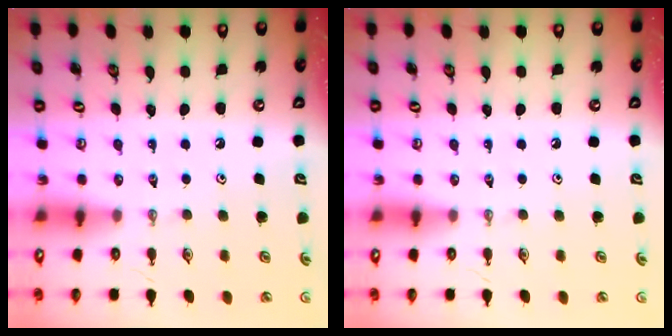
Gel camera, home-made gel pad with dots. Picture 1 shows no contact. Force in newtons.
{"total": 0.0}